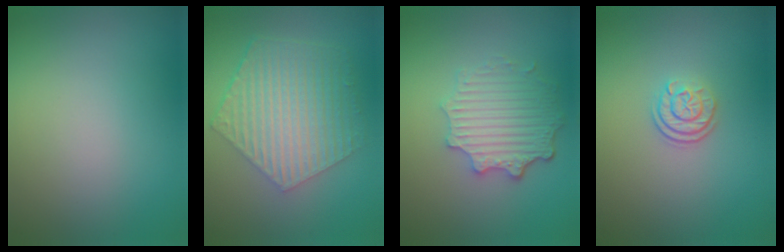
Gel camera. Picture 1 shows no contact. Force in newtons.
{"total": 6.2, "press": 4.5, "slide": 4.3}
{"total": 4.6, "press": 3.6, "slide": 2.8}
{"total": 2.5, "press": 1.8, "slide": 1.6}